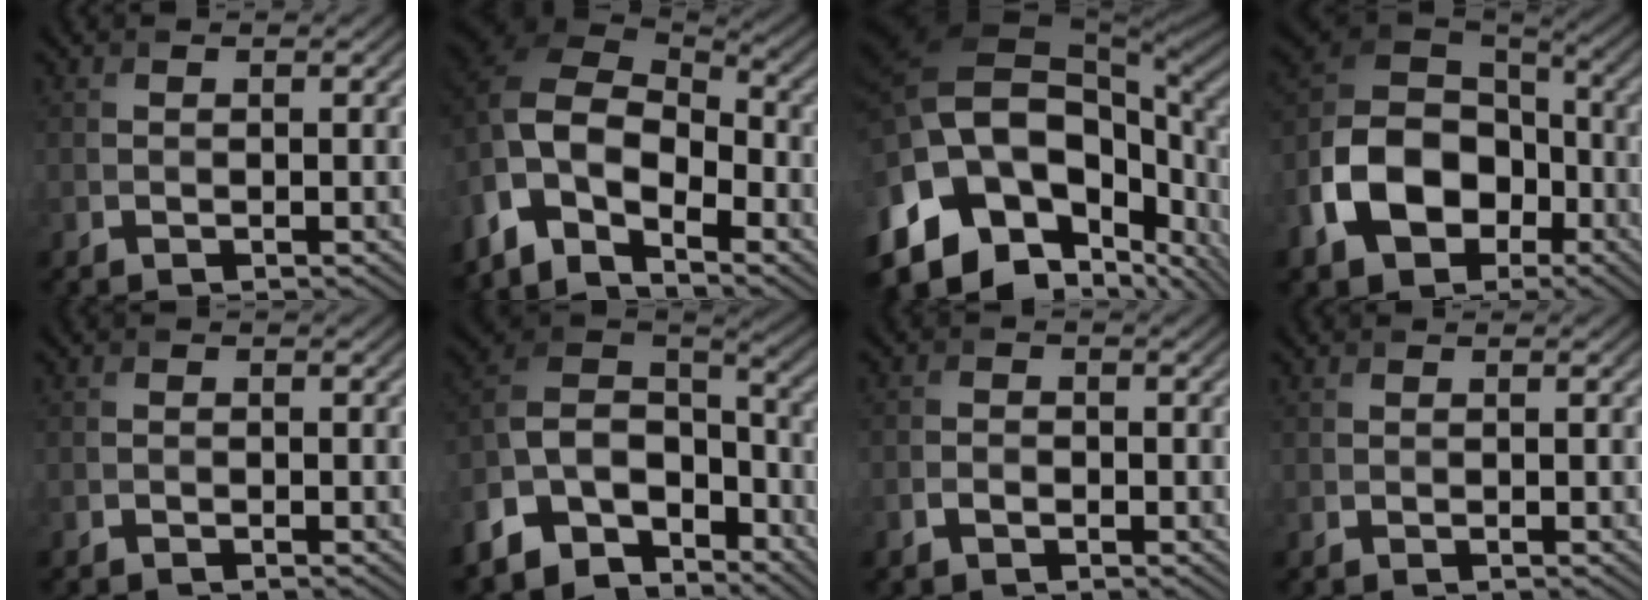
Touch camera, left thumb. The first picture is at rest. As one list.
[{"total": 12.4, "force": [-4.3, 7.7, 8.8], "torque": [-0.220, -0.016, -0.075]}, {"total": 18.9, "force": [-2.9, 11.6, 14.7], "torque": [-0.317, -0.042, -0.009]}, {"total": 15.6, "force": [-4.7, 10.8, 10.2], "torque": [-0.246, -0.025, -0.085]}, {"total": 0.5, "force": [-0.5, -0.1, 0.2], "torque": [-0.003, -0.001, -0.010]}, {"total": 12.7, "force": [-6.6, 8.4, 6.9], "torque": [-0.203, -0.003, -0.109]}, {"total": 1.0, "force": [-0.5, 0.8, 0.5], "torque": [-0.009, 0.004, -0.014]}, {"total": 0.0}]